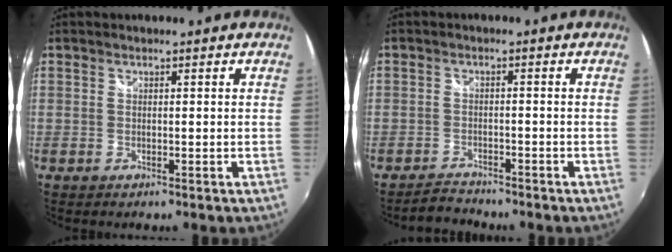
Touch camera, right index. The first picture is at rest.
{"total": 3.2, "force": [-2.9, 1.2, -0.1], "torque": [-0.009, 0.007, -0.055]}